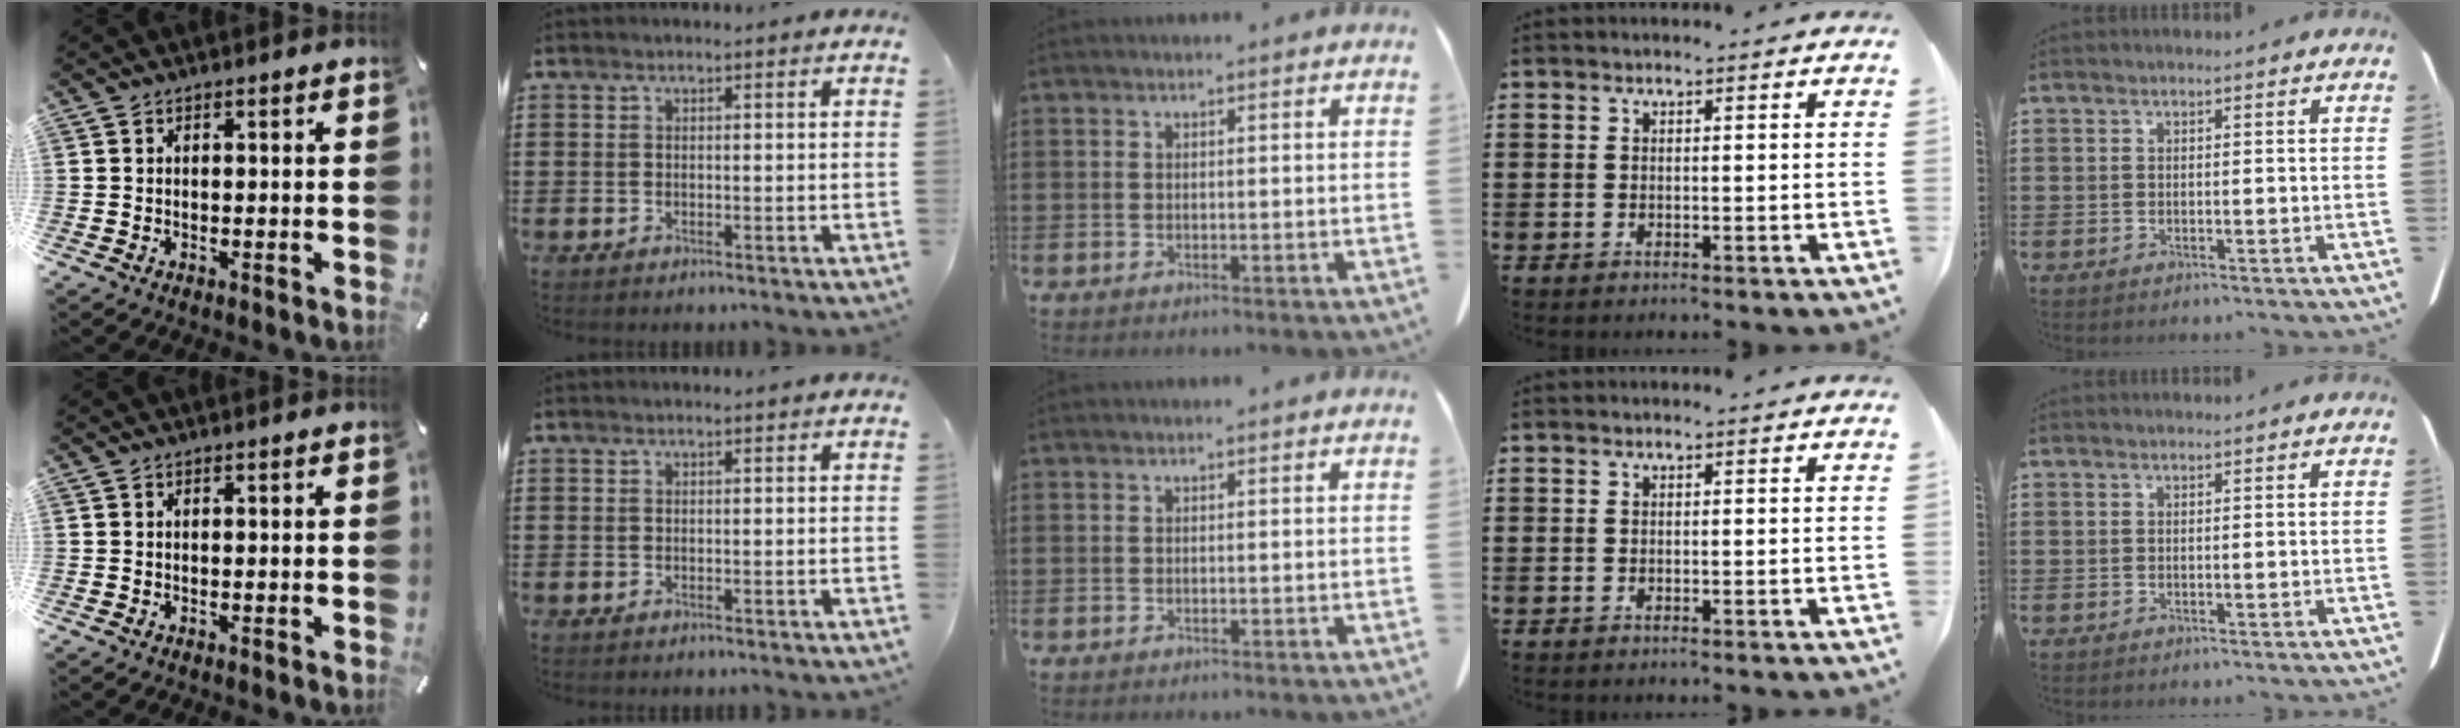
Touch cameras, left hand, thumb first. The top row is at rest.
{}